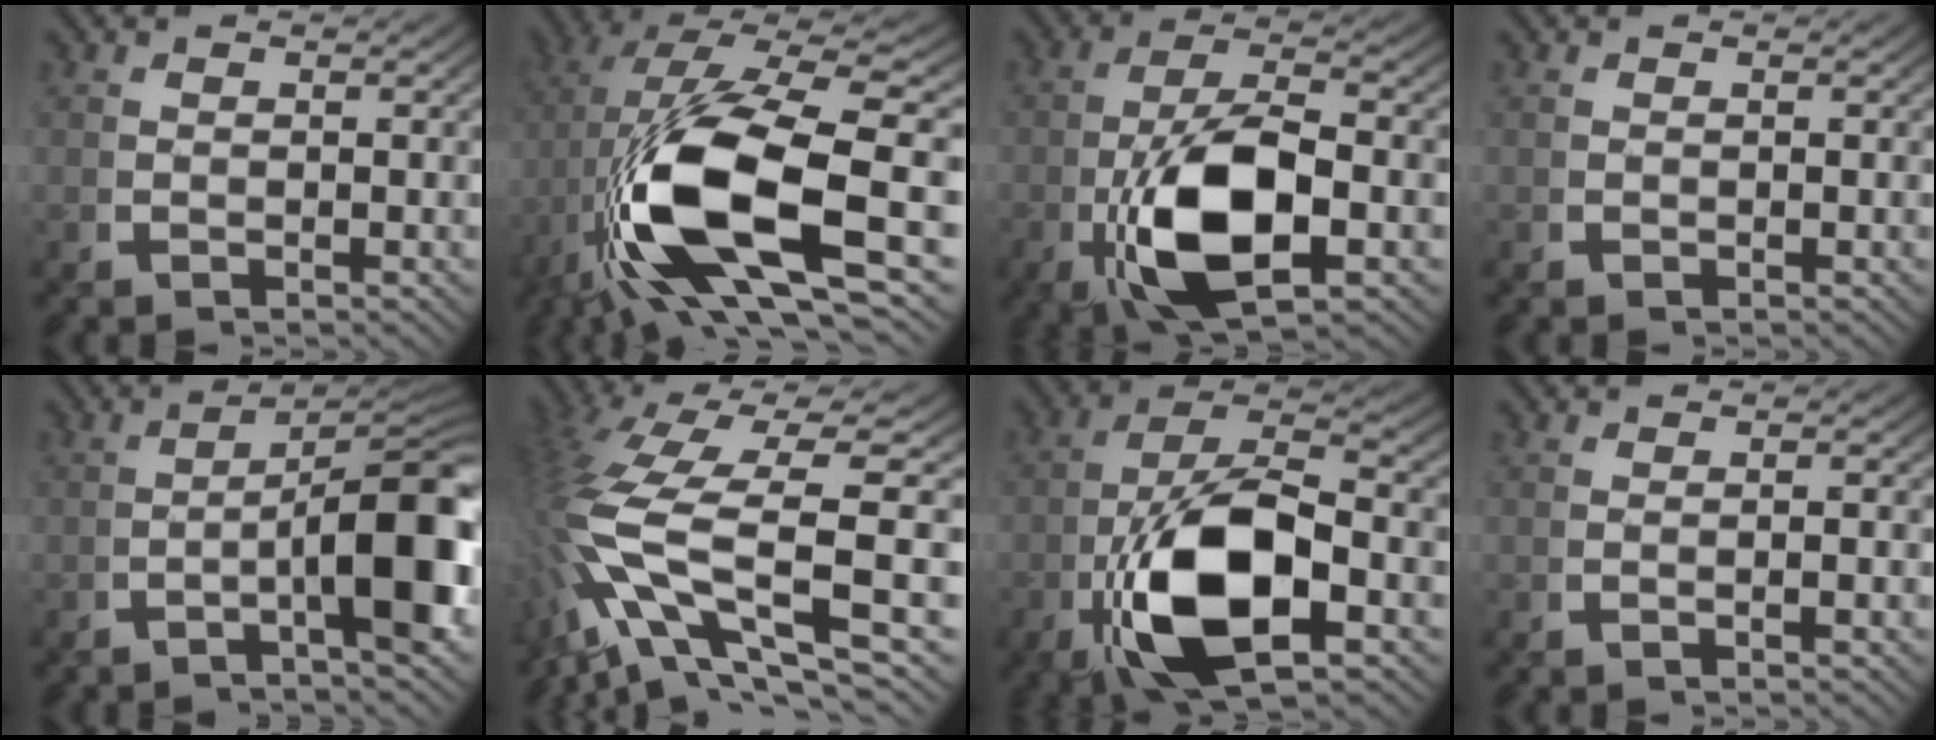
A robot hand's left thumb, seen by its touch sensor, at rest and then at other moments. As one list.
[{"total": 16.7, "force": [-1.0, 7.9, 14.7], "torque": [-0.319, -0.038, 0.009]}, {"total": 12.2, "force": [-2.4, 6.3, 10.3], "torque": [-0.230, -0.044, -0.017]}, {"total": 0.0}, {"total": 11.2, "force": [-1.7, 4.2, 10.3], "torque": [-0.146, -0.024, -0.022]}, {"total": 12.3, "force": [-0.2, 6.3, 10.6], "torque": [-0.241, -0.031, 0.015]}, {"total": 14.8, "force": [-2.5, 8.0, 12.2], "torque": [-0.259, -0.052, -0.017]}, {"total": 0.9, "force": [-0.3, -0.1, 0.9], "torque": [-0.018, 0.005, -0.009]}]